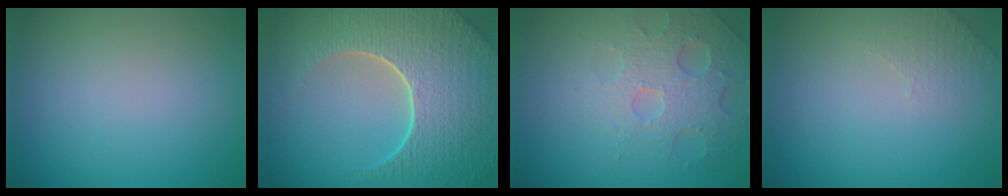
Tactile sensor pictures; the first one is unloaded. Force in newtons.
{"total": 9.1, "press": 6.5, "slide": 6.3}
{"total": 4.7, "press": 3.6, "slide": 2.9}
{"total": 1.6, "press": 1.5, "slide": 0.4}